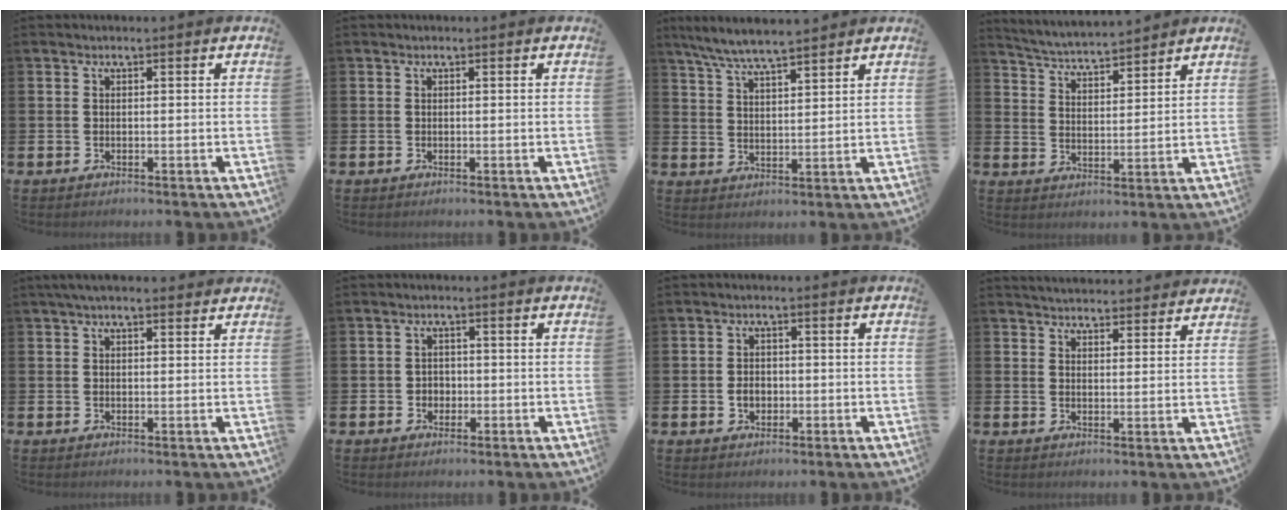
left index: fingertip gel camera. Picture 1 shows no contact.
{"total": 0.0}
{"total": 6.6, "force": [6.2, 0.4, 2.1], "torque": [-0.062, -0.022, 0.114]}
{"total": 4.8, "force": [4.8, 0.1, 0.2], "torque": [-0.022, -0.035, 0.083]}
{"total": 2.5, "force": [2.0, 0.7, 1.3], "torque": [-0.024, 0.002, 0.035]}
{"total": 1.8, "force": [-0.3, 1.7, 0.4], "torque": [-0.002, 0.004, -0.011]}
{"total": 2.2, "force": [-0.4, 1.8, 1.2], "torque": [-0.015, 0.001, -0.013]}
{"total": 4.1, "force": [4.1, 0.4, 0.0], "torque": [-0.003, -0.025, 0.074]}